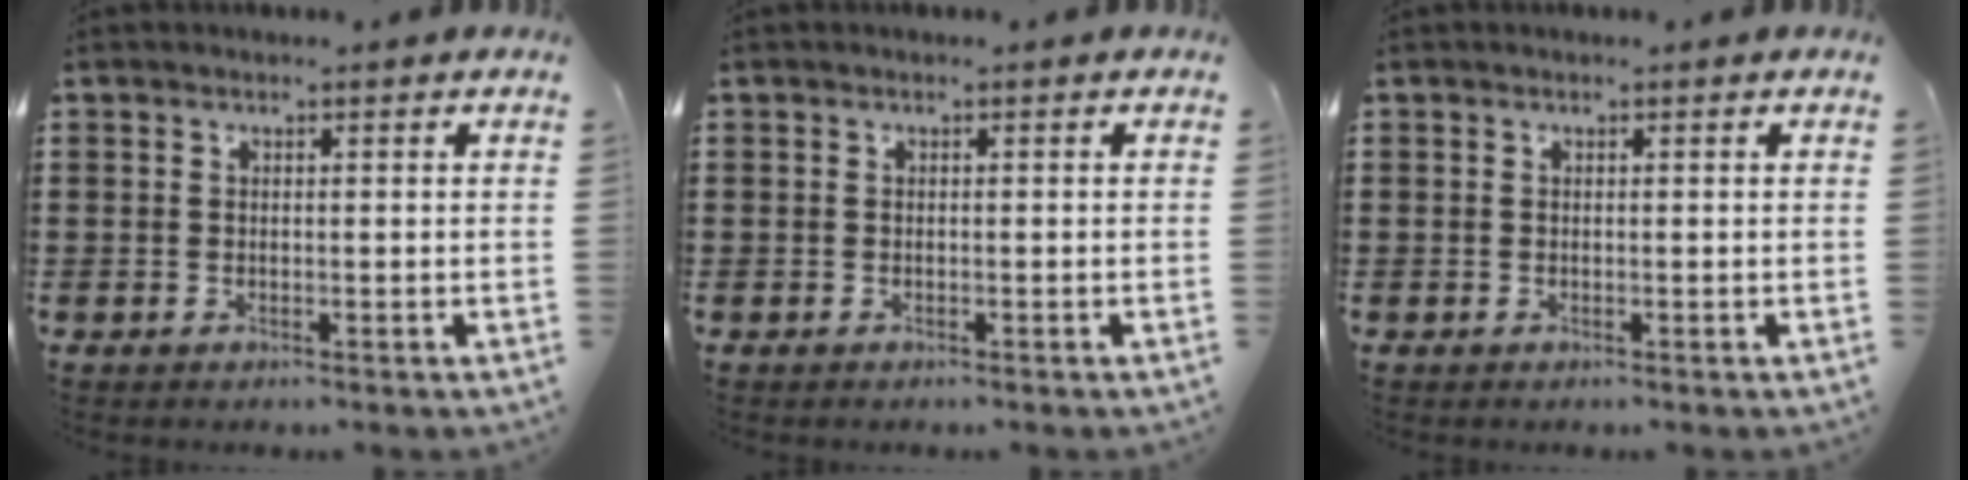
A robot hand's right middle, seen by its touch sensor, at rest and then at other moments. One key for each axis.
{"total": 0.6, "fx": 0.3, "fy": -0.5, "fz": -0.1, "tx": 0.006, "ty": -0.002, "tz": 0.008}
{"total": 0.0}